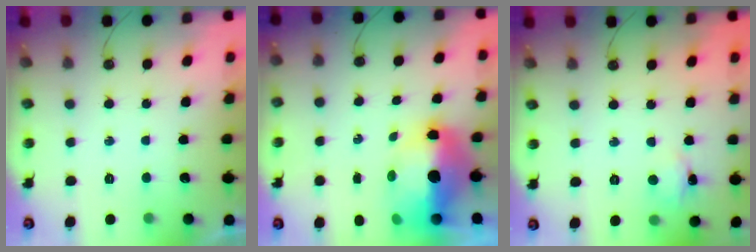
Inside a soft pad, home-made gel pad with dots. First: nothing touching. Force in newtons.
{"total": 12.2, "press": 12.1, "slide": 1.6}
{"total": 4.7, "press": 4.6, "slide": 0.5}